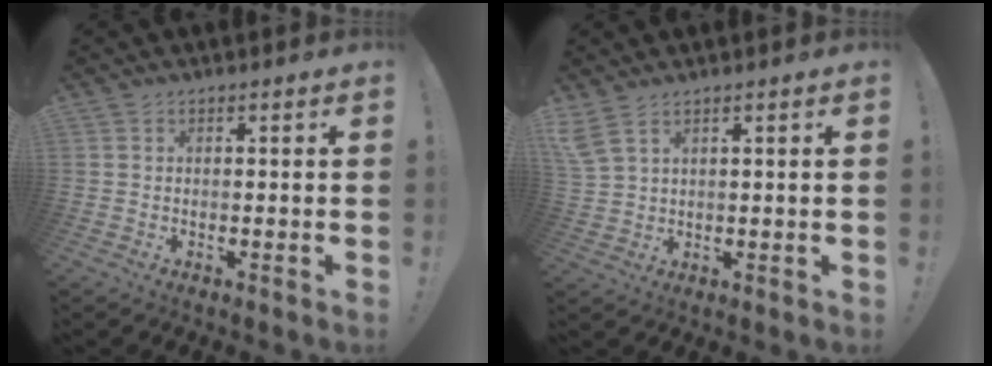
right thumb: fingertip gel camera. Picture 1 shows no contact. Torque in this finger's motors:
{"motor_torque": [0.18, 0.10, 0.15, -0.15, 0.00]}